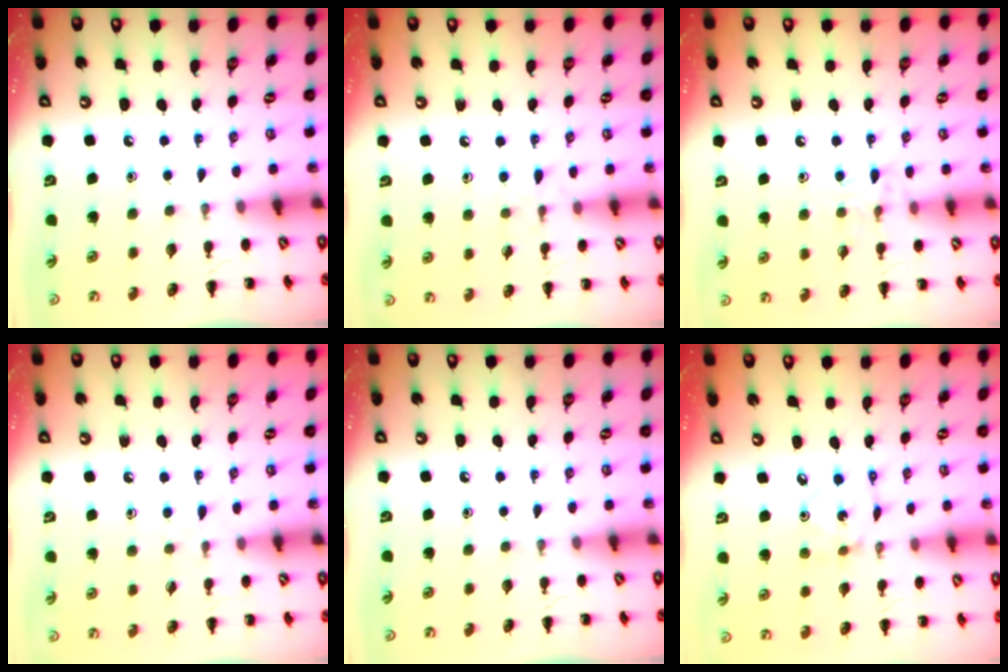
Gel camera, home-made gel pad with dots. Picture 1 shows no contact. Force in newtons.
{"total": 6.6, "press": 6.3, "slide": 1.9}
{"total": 7.4, "press": 7.2, "slide": 1.7}
{"total": 4.9, "press": 4.5, "slide": 1.8}
{"total": 0.0}
{"total": 2.3, "press": 2.2, "slide": 0.3}